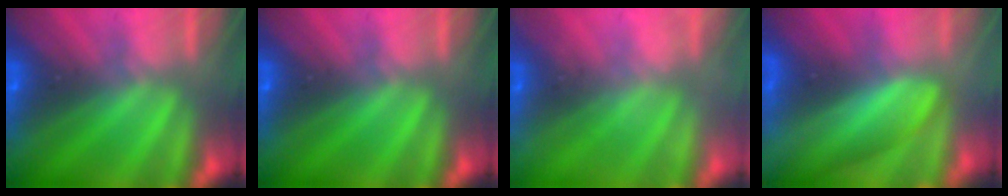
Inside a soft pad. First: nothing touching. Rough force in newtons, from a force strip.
{"total": 0.0}
{"total": 2.3}
{"total": 3.9}